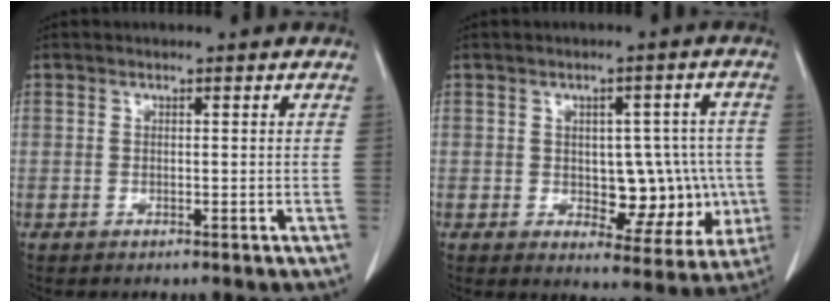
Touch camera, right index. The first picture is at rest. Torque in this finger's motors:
{"motor_torque": [0.09, 0.26, 0.07, 0.01]}